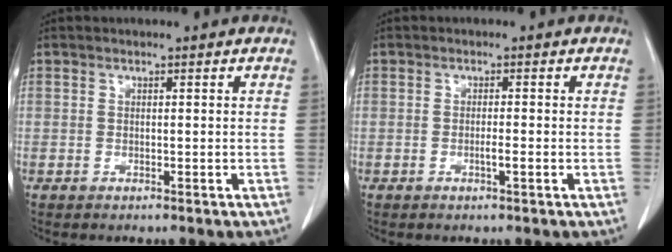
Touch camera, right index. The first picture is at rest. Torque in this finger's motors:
{"motor_torque": [0.37, -0.32, 0.23, 0.06]}